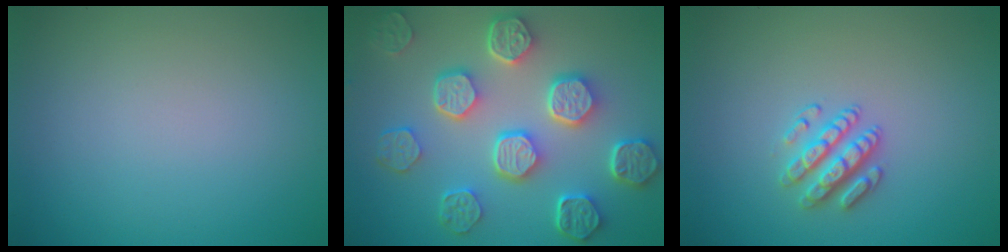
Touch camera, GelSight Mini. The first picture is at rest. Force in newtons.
{"total": 7.9, "press": 6.1, "slide": 5.0}
{"total": 2.6, "press": 2.5, "slide": 0.7}